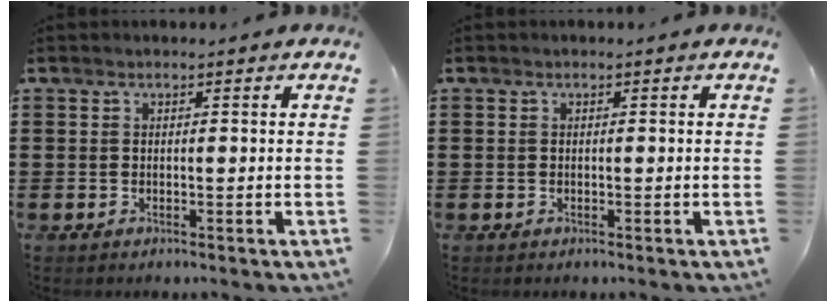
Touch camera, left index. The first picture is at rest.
{"total": 0.0}